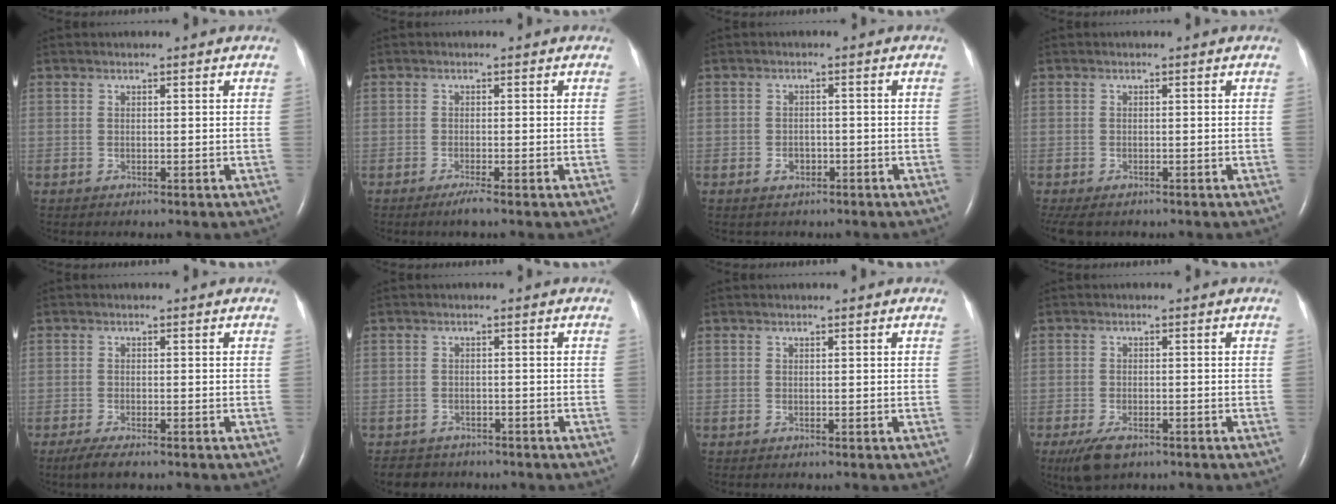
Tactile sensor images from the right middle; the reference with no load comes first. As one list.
[{"total": 1.6, "force": [-1.1, -0.3, 1.1], "torque": [-0.026, -0.004, -0.024]}, {"total": 1.9, "force": [-1.1, 1.5, 0.6], "torque": [-0.016, 0.004, -0.013]}, {"total": 3.7, "force": [-2.8, 1.7, 1.8], "torque": [-0.033, -0.010, -0.044]}, {"total": 3.4, "force": [-2.5, 0.6, 2.2], "torque": [-0.049, -0.010, -0.042]}, {"total": 4.0, "force": [-3.5, 2.0, 0.0], "torque": [-0.006, 0.000, -0.051]}, {"total": 0.0}, {"total": 4.6, "force": [-3.1, 1.9, 2.9], "torque": [-0.063, -0.009, -0.050]}]